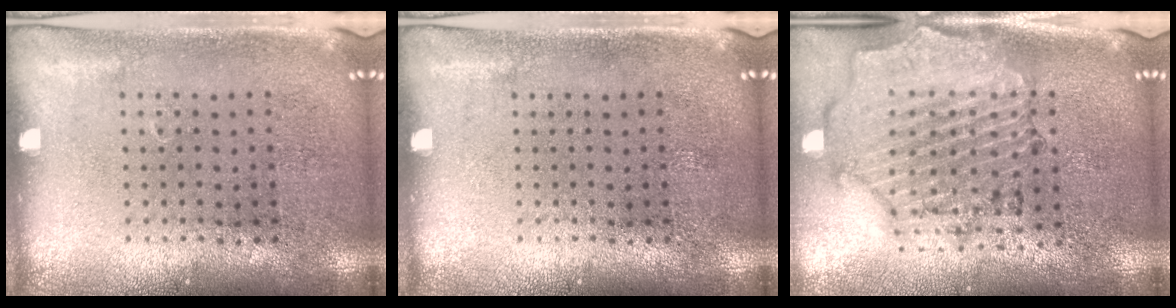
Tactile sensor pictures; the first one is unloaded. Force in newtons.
{"total": 0.0}
{"total": 1.6, "press": 1.6, "slide": 0.4}